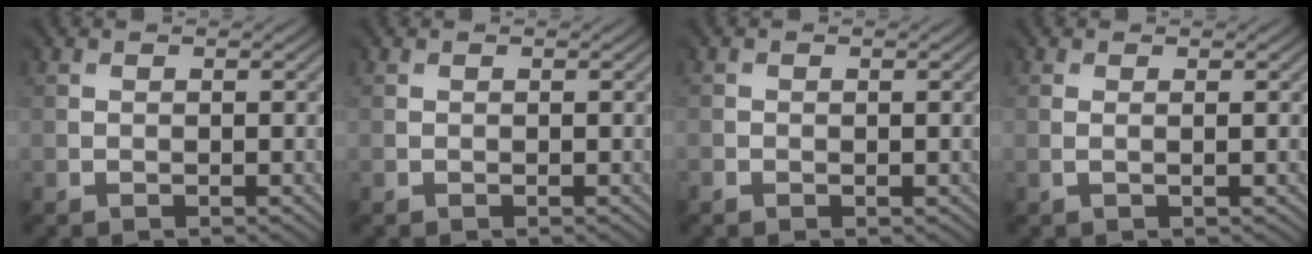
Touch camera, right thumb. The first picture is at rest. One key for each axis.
{"total": 0.0}
{"total": 0.7, "fx": -0.3, "fy": 0.1, "fz": -0.7, "tx": 0.011, "ty": -0.002, "tz": -0.007}
{"total": 1.3, "fx": 0.2, "fy": -1.1, "fz": -0.6, "tx": -0.003, "ty": 0.001, "tz": 0.004}